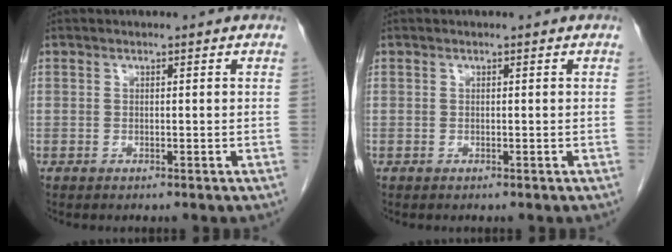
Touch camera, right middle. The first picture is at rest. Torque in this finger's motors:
{"motor_torque": [0.00, 0.00, 0.00, -0.01]}